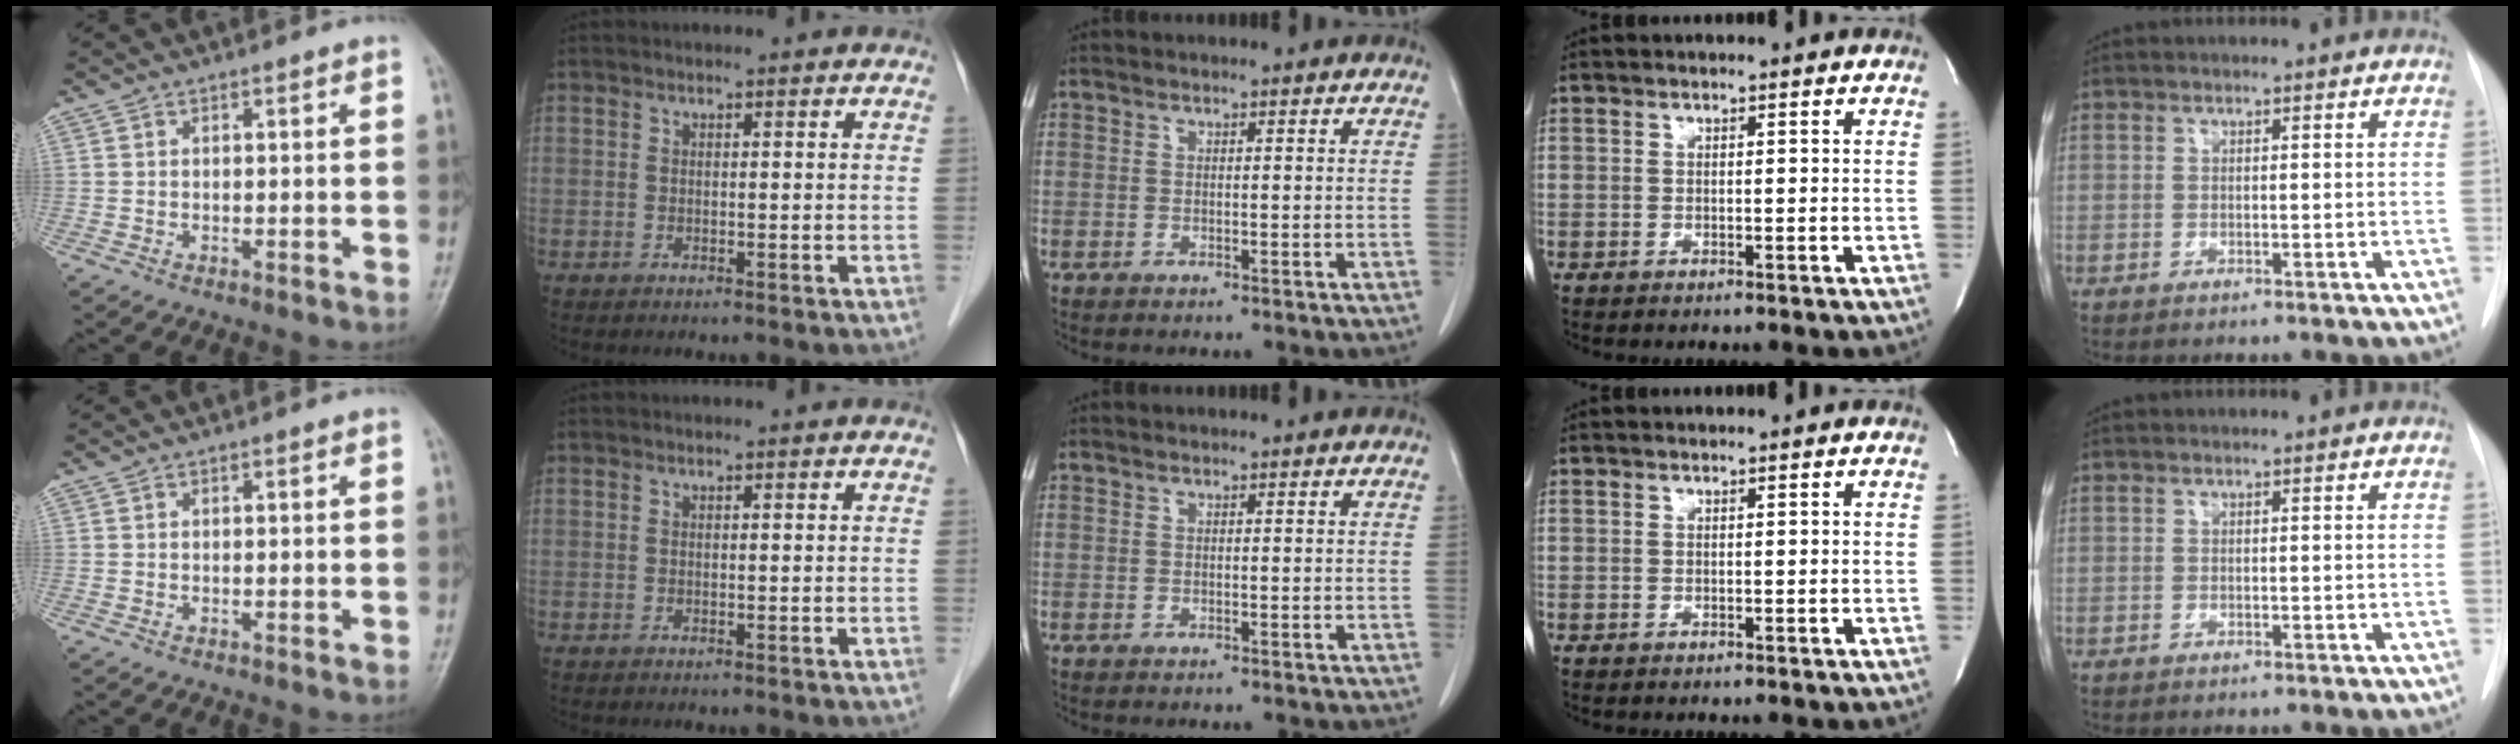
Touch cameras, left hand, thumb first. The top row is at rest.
{}